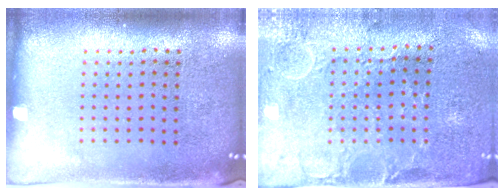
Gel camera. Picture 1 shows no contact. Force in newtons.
{"total": 0.6, "press": 0.3, "slide": 0.5}